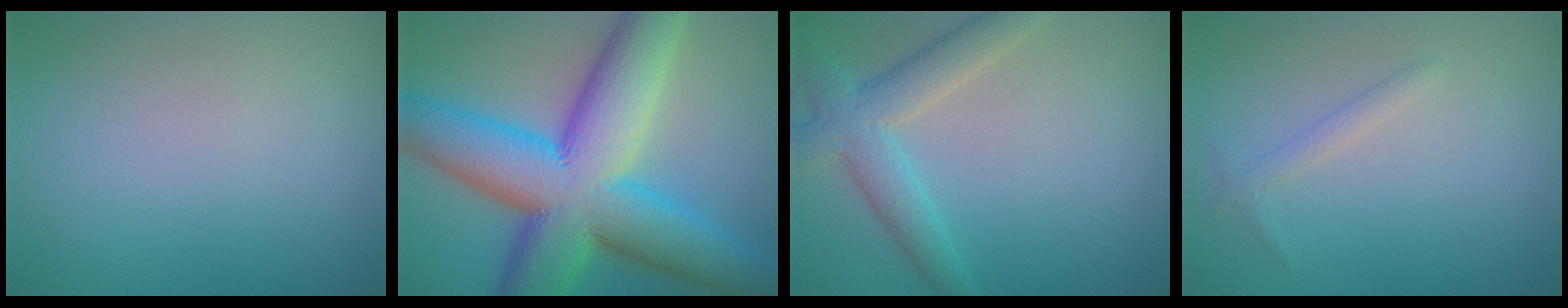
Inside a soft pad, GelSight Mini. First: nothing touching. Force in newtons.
{"total": 16.3, "press": 16.3, "slide": 0.1}
{"total": 4.5, "press": 4.5, "slide": 0.2}
{"total": 1.1, "press": 1.1, "slide": 0.1}